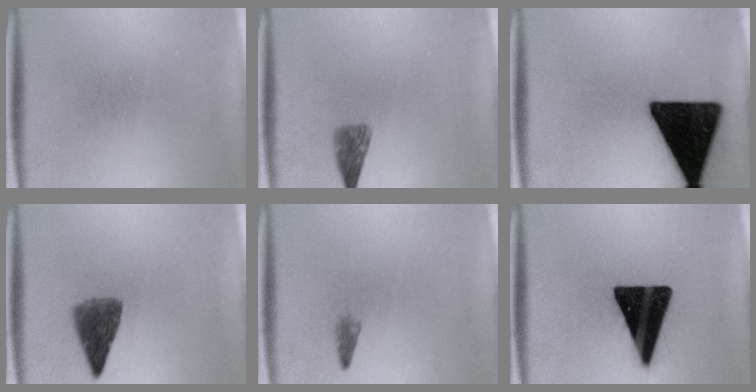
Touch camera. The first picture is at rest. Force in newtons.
{"total": 2.5}
{"total": 18.9}
{"total": 5.4}
{"total": 0.9}
{"total": 19.1}